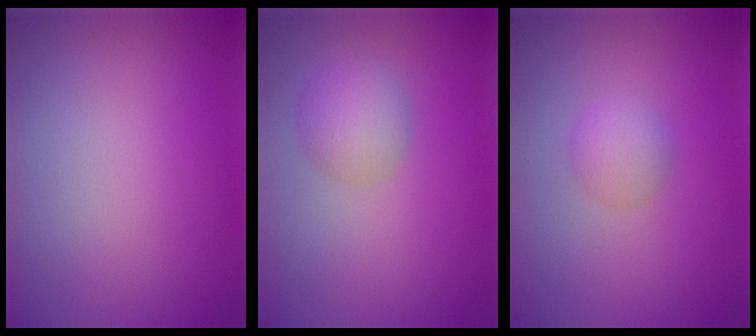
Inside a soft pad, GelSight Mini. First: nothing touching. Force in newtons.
{"total": 2.9, "press": 2.9, "slide": 0.2}
{"total": 1.9, "press": 1.9, "slide": 0.0}